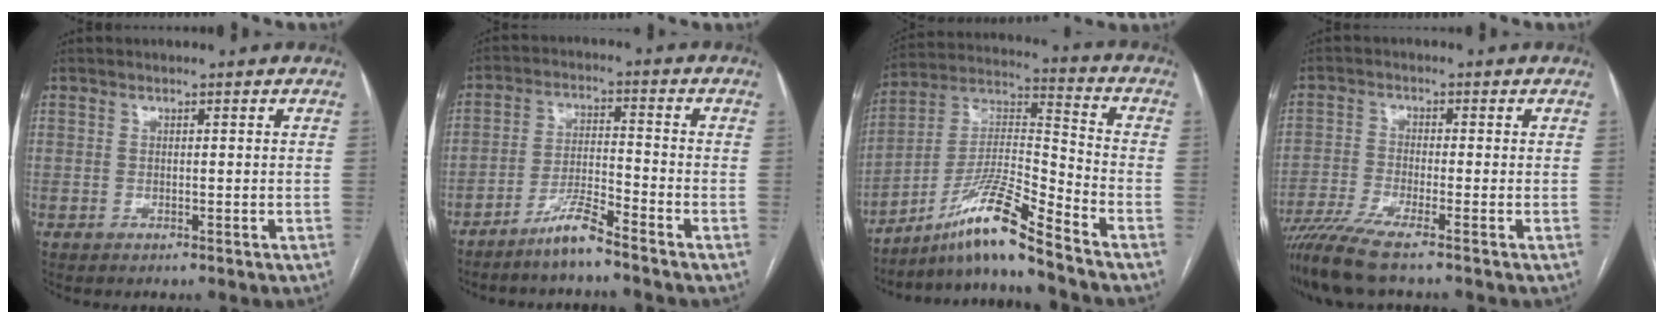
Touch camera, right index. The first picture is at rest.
{"total": 5.7, "force": [-4.7, -0.2, 3.2], "torque": [-0.060, -0.014, -0.096]}
{"total": 12.7, "force": [-9.8, -1.0, 8.0], "torque": [-0.157, 0.008, -0.179]}
{"total": 7.7, "force": [-6.2, -0.7, 4.6], "torque": [-0.080, -0.017, -0.111]}